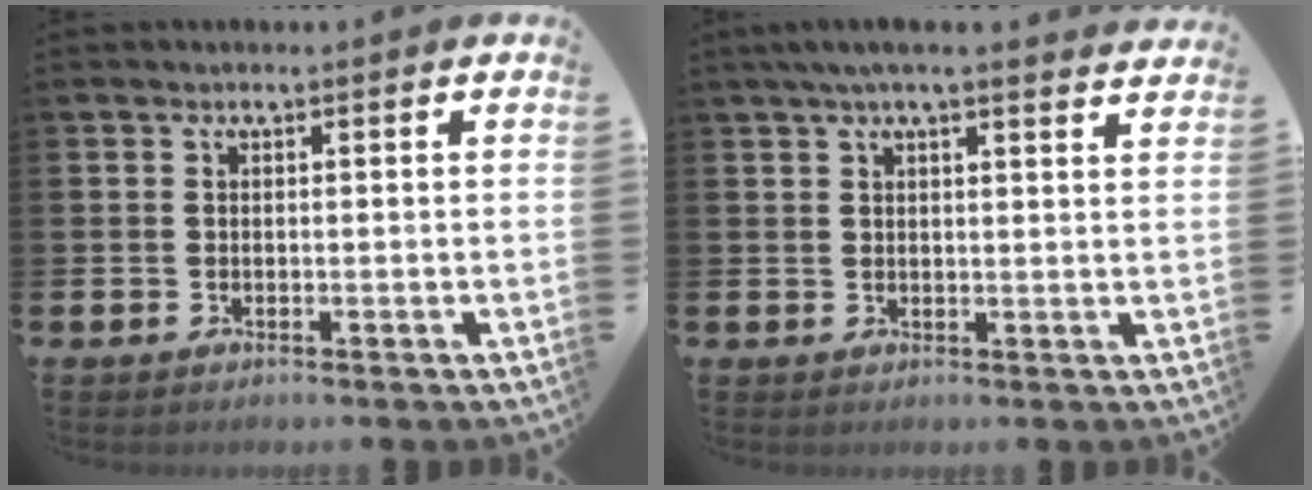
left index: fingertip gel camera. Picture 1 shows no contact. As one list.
[{"total": 4.0, "force": [3.6, 0.0, 1.7], "torque": [-0.037, -0.009, 0.064]}]